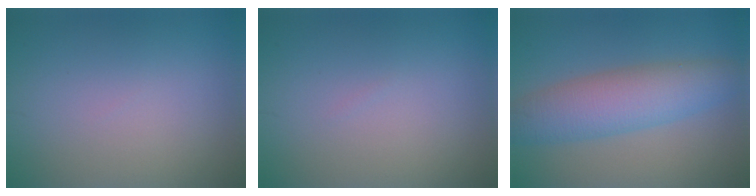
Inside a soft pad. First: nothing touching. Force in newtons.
{"total": 0.0}
{"total": 6.3, "press": 6.3, "slide": 0.1}